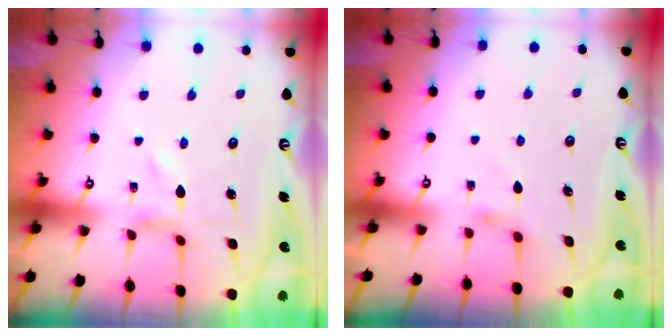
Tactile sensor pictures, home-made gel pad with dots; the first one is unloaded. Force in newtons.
{"total": 2.6, "press": 2.5, "slide": 0.6}